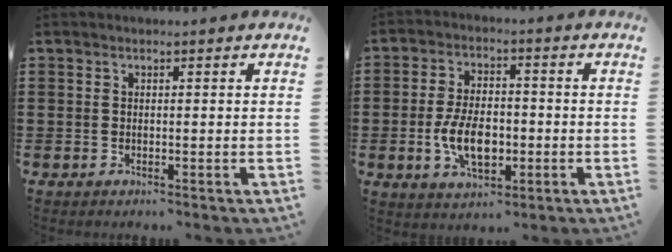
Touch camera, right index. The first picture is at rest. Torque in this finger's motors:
{"motor_torque": [1.86, 0.28, 0.86, 0.19]}